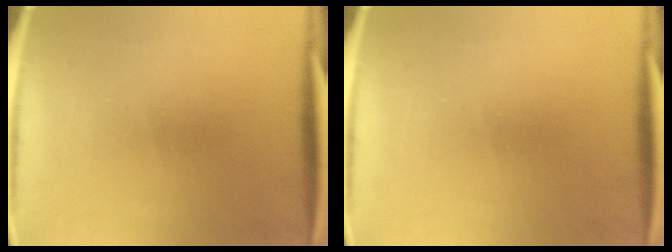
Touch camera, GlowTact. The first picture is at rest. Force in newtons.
{"total": 0.0}